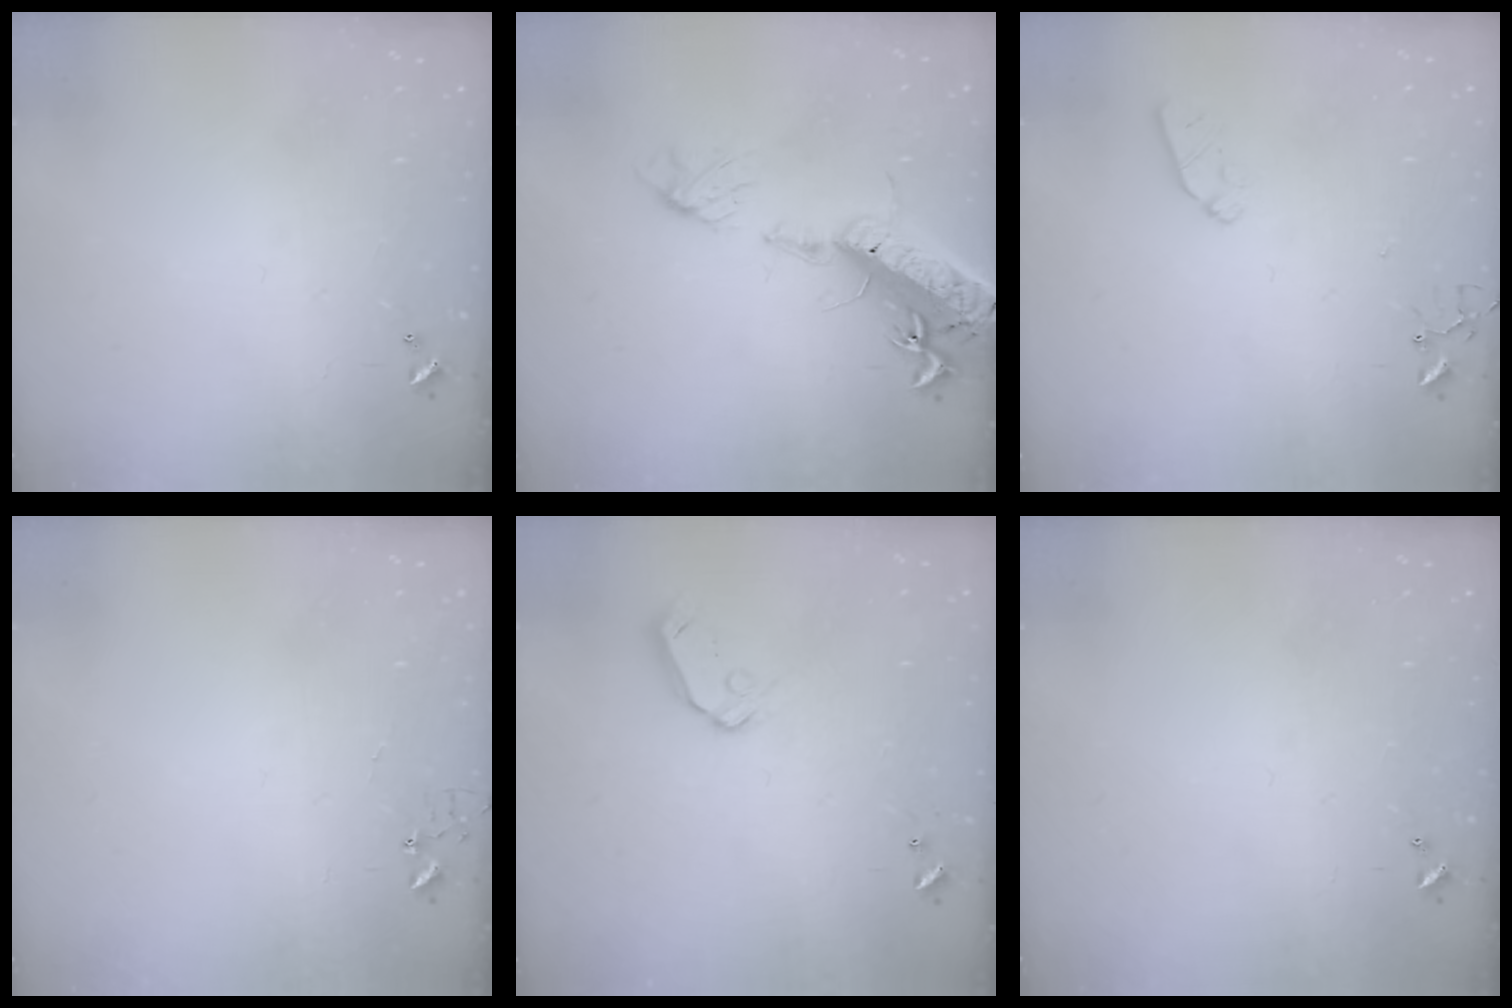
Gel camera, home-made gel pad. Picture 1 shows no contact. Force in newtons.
{"total": 20.3, "press": 19.8, "slide": 4.4}
{"total": 5.9, "press": 5.8, "slide": 0.8}
{"total": 3.6, "press": 3.6, "slide": 0.3}
{"total": 7.1, "press": 7.1, "slide": 0.8}
{"total": 0.0}